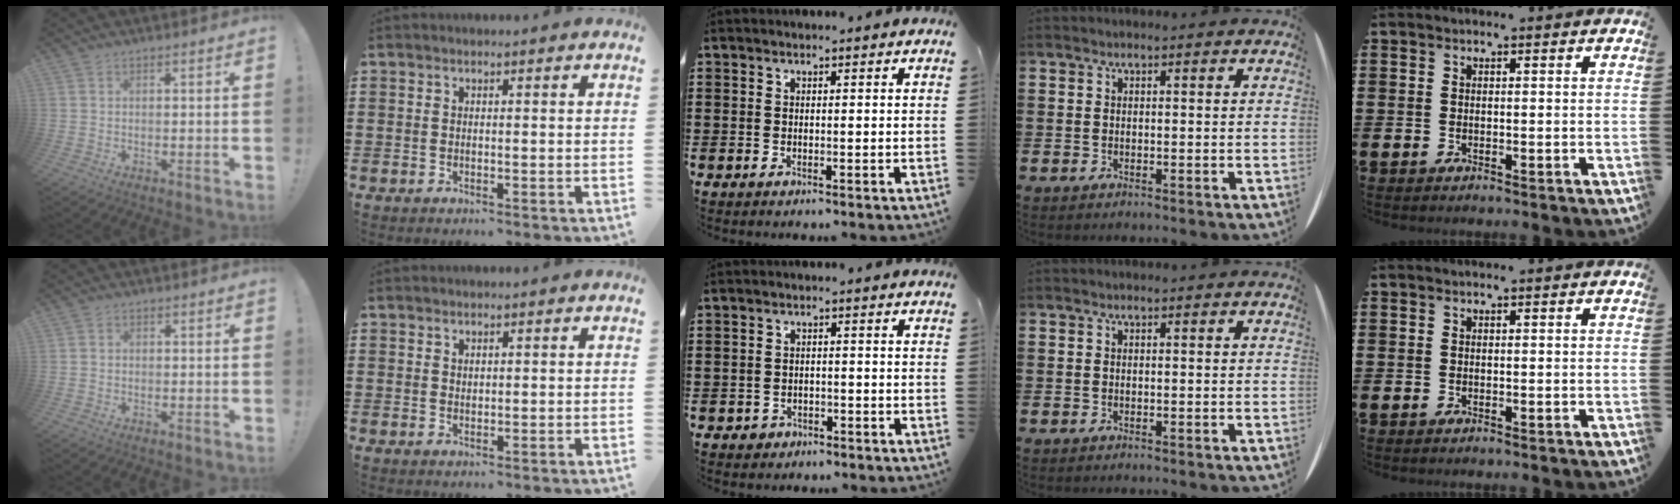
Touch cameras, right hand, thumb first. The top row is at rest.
{"thumb": {"total": 0.8, "force": [-0.3, 0.7, 0.2], "torque": [-0.004, 0.002, -0.005]}, "index": {"total": 0.8, "force": [0.7, 0.5, 0.2], "torque": [-0.005, 0.003, 0.013]}, "middle": {"total": 1.4, "force": [-1.1, 0.8, 0.1], "torque": [-0.006, 0.002, -0.027]}}